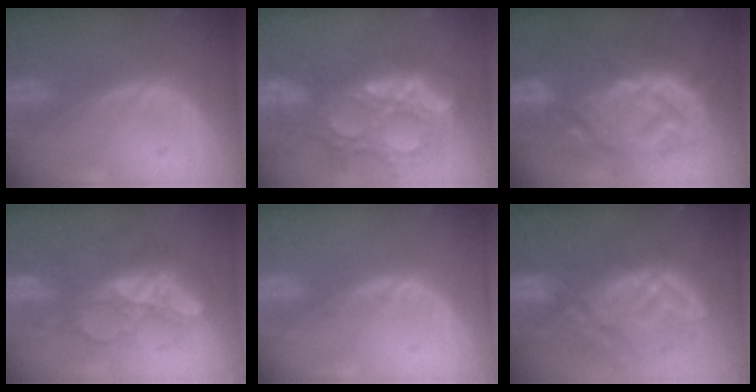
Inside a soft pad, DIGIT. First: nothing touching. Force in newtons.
{"total": 14.8, "press": 12.1, "slide": 8.4}
{"total": 14.0, "press": 13.9, "slide": 1.4}
{"total": 8.4, "press": 8.1, "slide": 2.2}
{"total": 1.3, "press": 1.2, "slide": 0.6}
{"total": 11.9, "press": 10.8, "slide": 5.0}